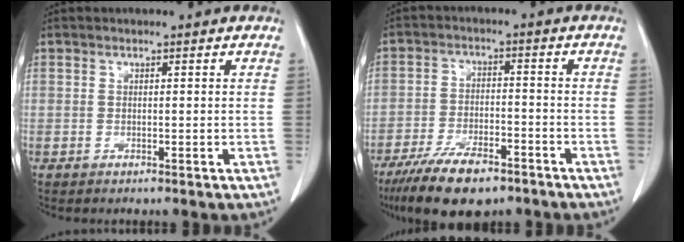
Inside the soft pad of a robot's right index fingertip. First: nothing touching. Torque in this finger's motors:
{"motor_torque": [0.80, -0.71, 0.43, 0.07]}